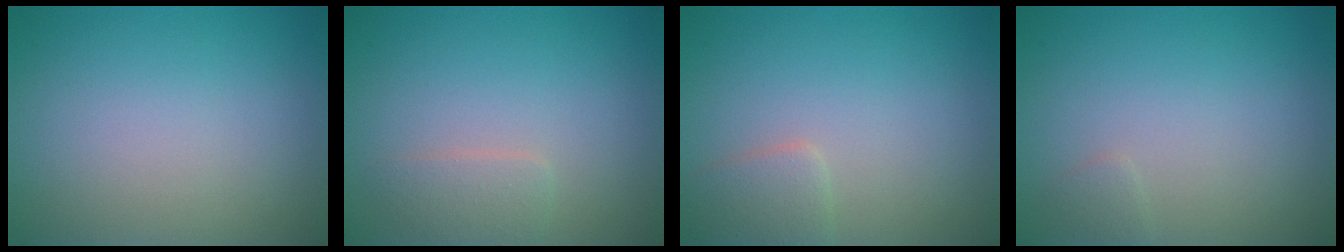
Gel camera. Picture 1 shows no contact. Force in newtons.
{"total": 1.5, "press": 1.5, "slide": 0.1}
{"total": 1.9, "press": 1.9, "slide": 0.1}
{"total": 0.7, "press": 0.7, "slide": 0.0}